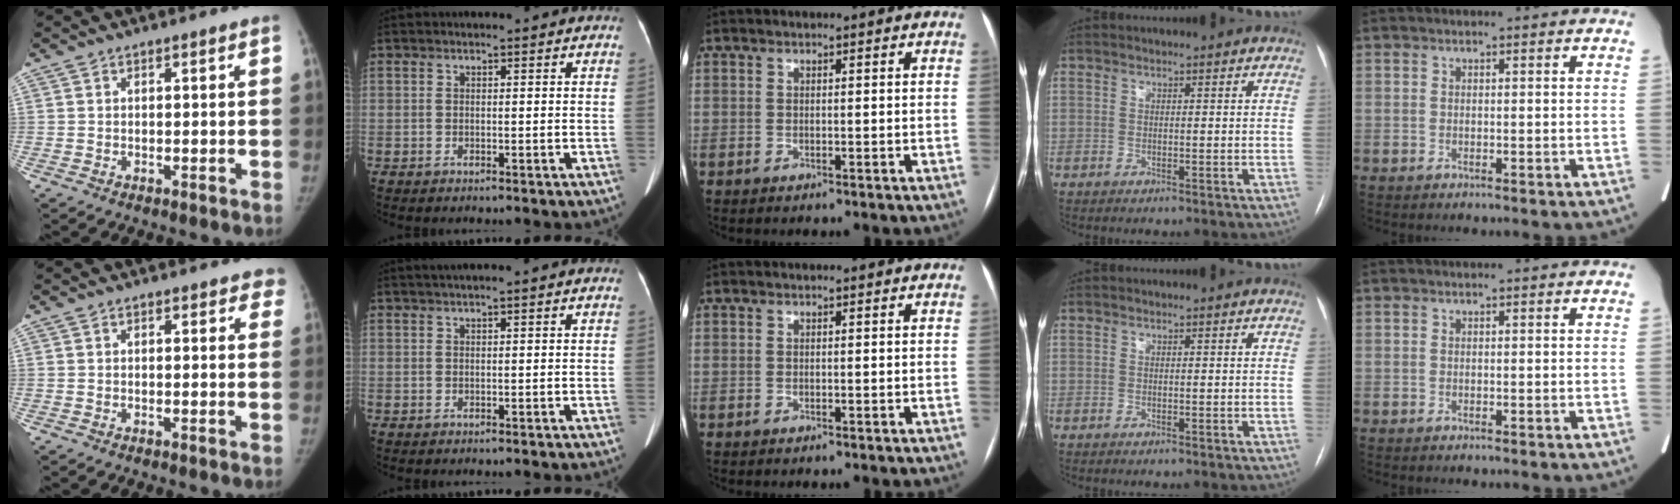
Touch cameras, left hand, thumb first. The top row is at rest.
{"thumb": {"total": 3.2, "force": [2.6, 1.5, 0.9], "torque": [0.026, -0.006, 0.014]}, "index": {"total": 1.8, "force": [1.2, -0.2, 1.3], "torque": [-0.028, 0.017, 0.025]}}